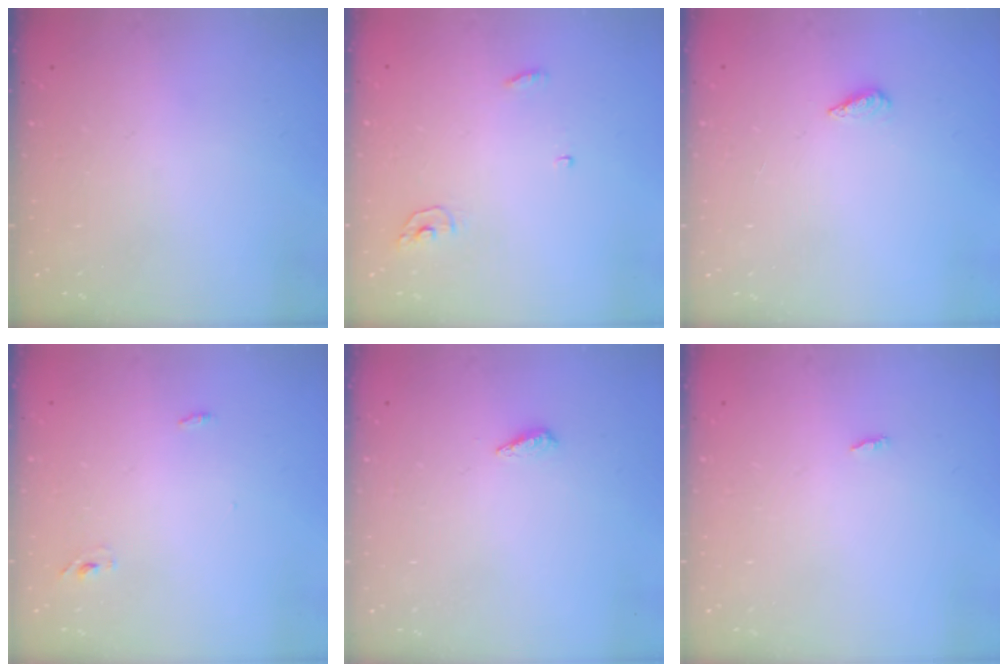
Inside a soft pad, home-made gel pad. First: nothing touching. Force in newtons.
{"total": 3.8, "press": 3.8, "slide": 0.5}
{"total": 2.1, "press": 1.9, "slide": 0.8}
{"total": 3.0, "press": 2.8, "slide": 1.1}
{"total": 4.8, "press": 4.8, "slide": 0.4}
{"total": 1.8, "press": 1.8, "slide": 0.2}